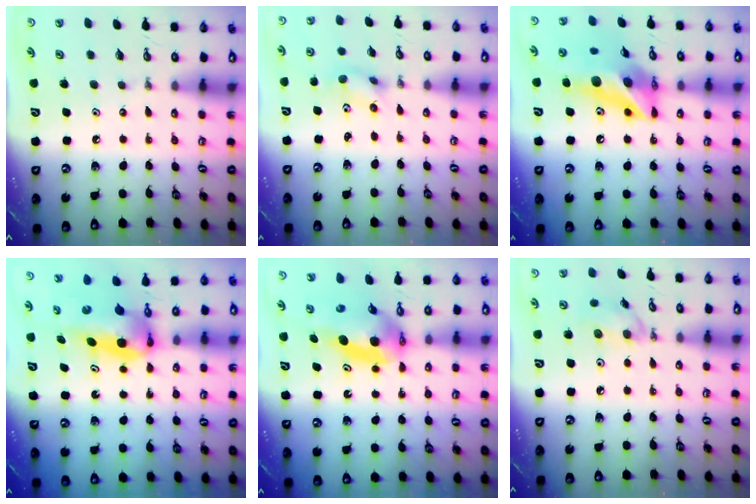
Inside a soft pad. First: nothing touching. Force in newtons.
{"total": 2.5, "press": 2.3, "slide": 0.9}
{"total": 15.3, "press": 15.2, "slide": 1.6}
{"total": 8.1, "press": 7.3, "slide": 3.4}
{"total": 5.1, "press": 5.1, "slide": 0.7}
{"total": 7.9, "press": 7.8, "slide": 1.2}